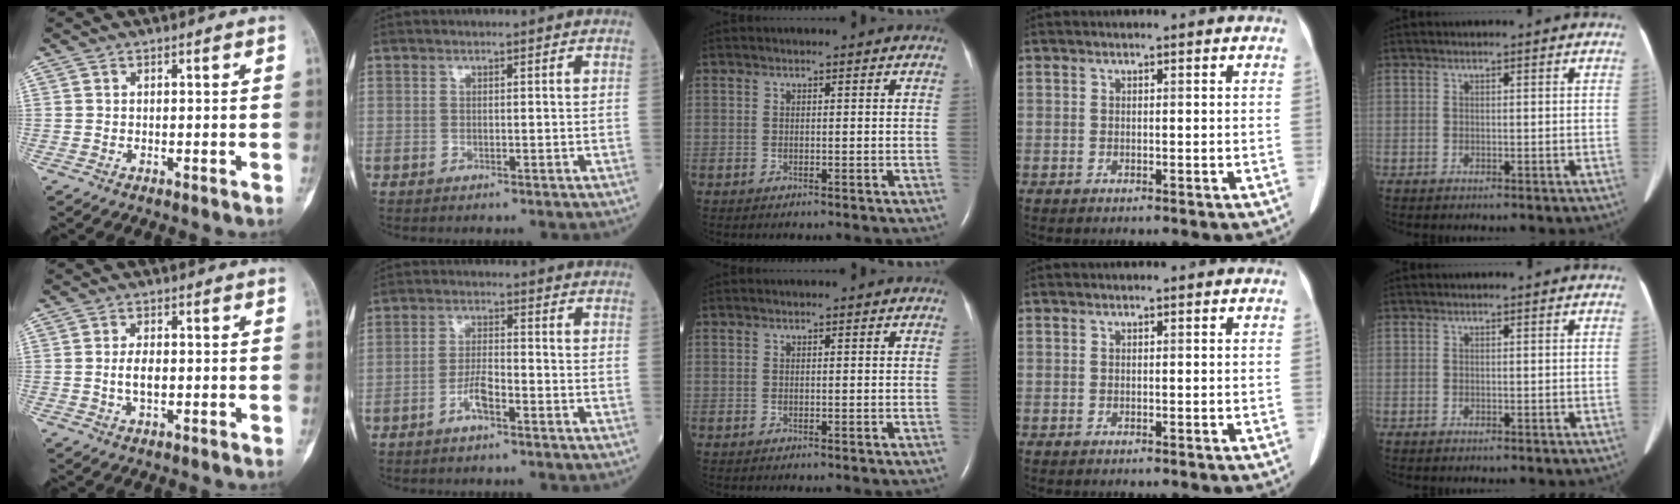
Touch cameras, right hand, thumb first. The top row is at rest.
{"thumb": {"total": 3.7, "force": [-0.4, 1.9, 3.2], "torque": [-0.052, 0.002, -0.008]}, "index": {"total": 3.7, "force": [-2.2, 0.7, 3.0], "torque": [-0.056, 0.005, -0.043]}}